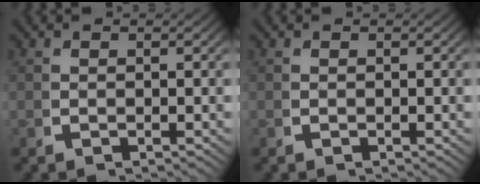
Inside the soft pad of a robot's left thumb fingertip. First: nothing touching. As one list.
[{"total": 0.0}]